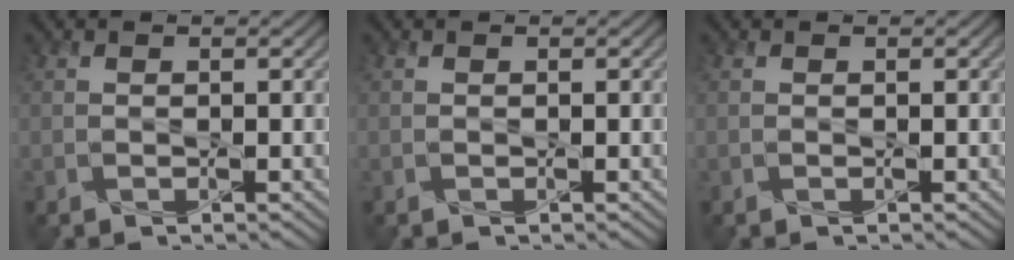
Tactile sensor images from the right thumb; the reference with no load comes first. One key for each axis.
{"total": 0.0}
{"total": 0.0}